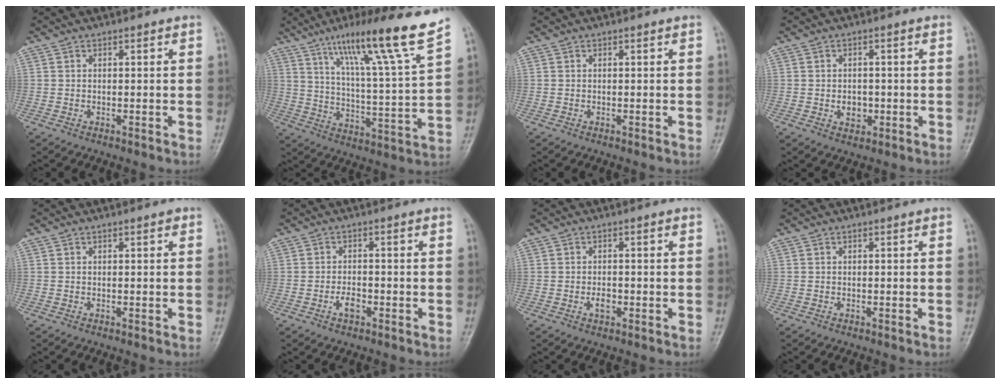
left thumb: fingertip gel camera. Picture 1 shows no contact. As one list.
[{"total": 18.0, "force": [12.3, 0.0, 13.2], "torque": [-0.193, -0.062, 0.195]}, {"total": 0.0}, {"total": 3.4, "force": [-0.6, 2.6, 2.0], "torque": [-0.017, 0.003, -0.005]}, {"total": 0.6, "force": [0.3, 0.2, 0.5], "torque": [-0.007, 0.000, 0.002]}, {"total": 2.8, "force": [-1.3, 1.6, 1.9], "torque": [-0.031, 0.008, -0.025]}, {"total": 2.1, "force": [-0.7, 1.3, 1.5], "torque": [-0.023, 0.002, -0.013]}, {"total": 0.0}]